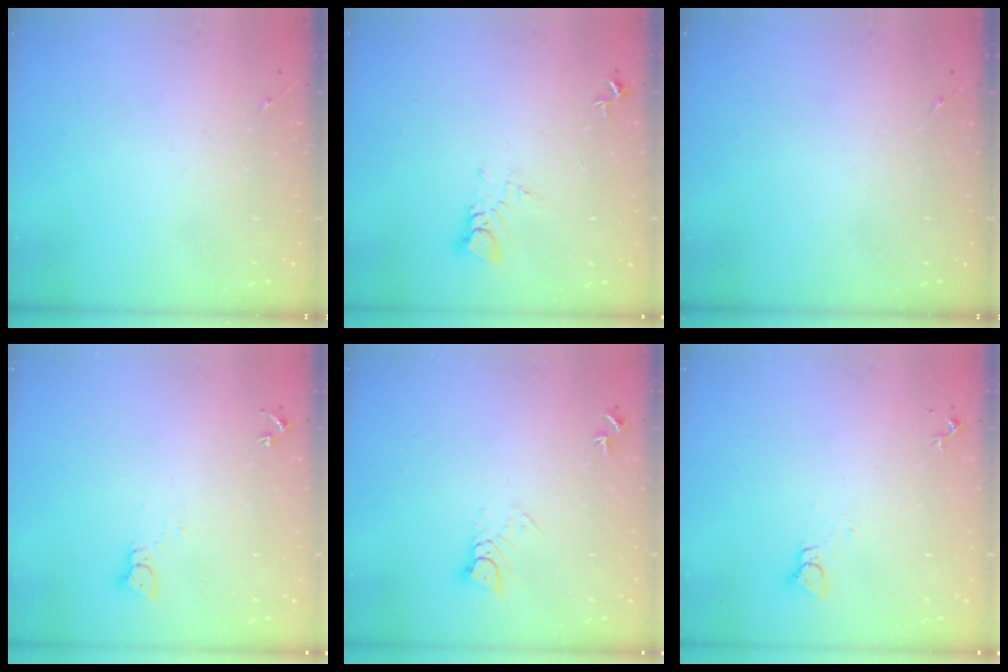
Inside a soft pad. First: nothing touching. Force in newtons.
{"total": 3.8, "press": 3.7, "slide": 0.2}
{"total": 0.0}
{"total": 3.2, "press": 3.2, "slide": 0.1}
{"total": 4.6, "press": 4.5, "slide": 0.5}
{"total": 2.8, "press": 2.8, "slide": 0.1}